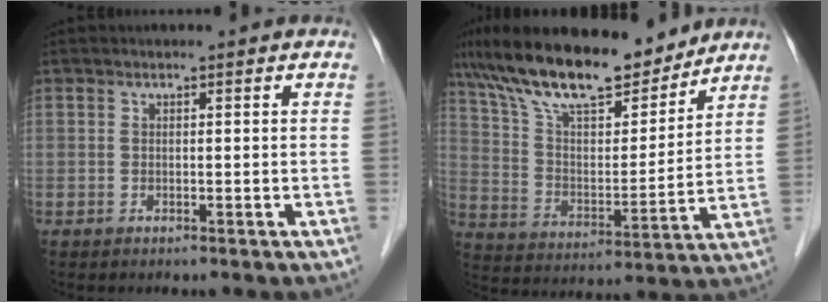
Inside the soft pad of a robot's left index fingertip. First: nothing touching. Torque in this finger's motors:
{"motor_torque": [0.84, -0.89, 0.75, 0.21]}